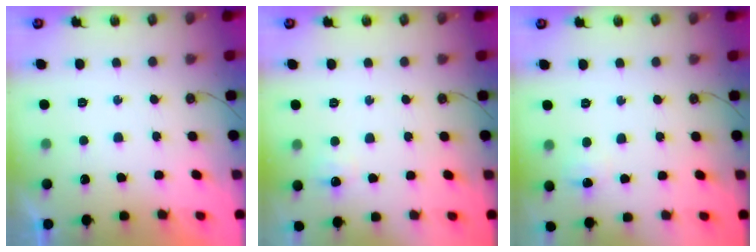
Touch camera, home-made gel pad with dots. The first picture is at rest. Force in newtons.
{"total": 13.7, "press": 6.1, "slide": 12.2}
{"total": 3.8, "press": 3.8, "slide": 0.6}